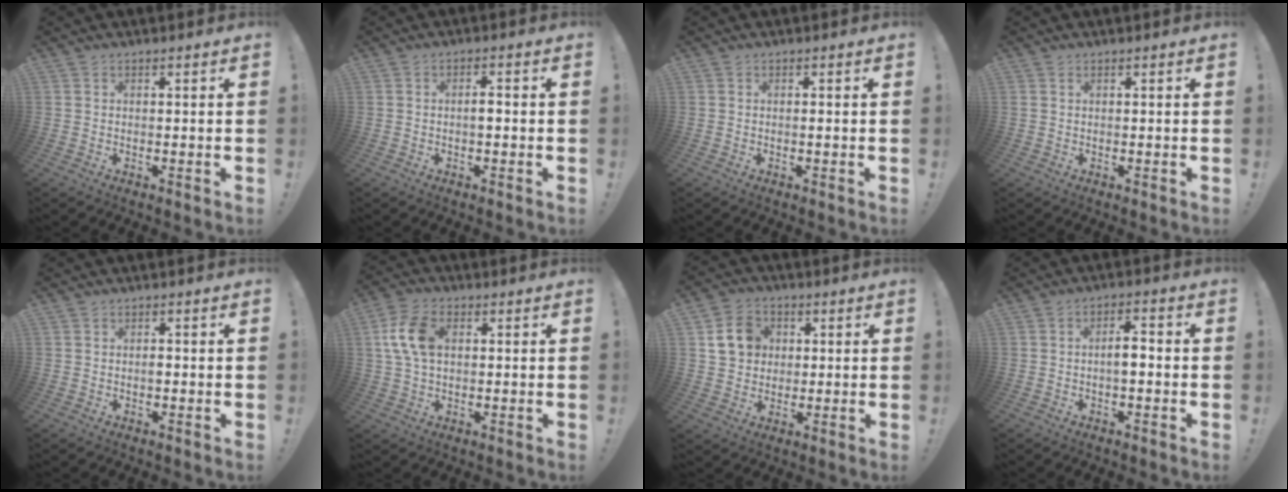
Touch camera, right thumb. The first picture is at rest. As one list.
[{"total": 2.5, "force": [-0.6, 0.8, 2.3], "torque": [-0.036, 0.006, -0.014]}, {"total": 0.7, "force": [-0.3, -0.2, 0.5], "torque": [-0.005, -0.002, -0.007]}, {"total": 0.6, "force": [0.4, 0.3, 0.3], "torque": [-0.007, 0.002, 0.008]}, {"total": 1.2, "force": [-0.3, 1.1, 0.4], "torque": [0.002, 0.000, -0.008]}, {"total": 11.3, "force": [1.9, 7.1, 8.5], "torque": [-0.164, 0.003, 0.036]}, {"total": 9.9, "force": [3.0, 8.6, 3.9], "torque": [-0.048, -0.004, 0.062]}, {"total": 5.0, "force": [-1.0, 2.1, 4.5], "torque": [-0.065, 0.009, -0.023]}]